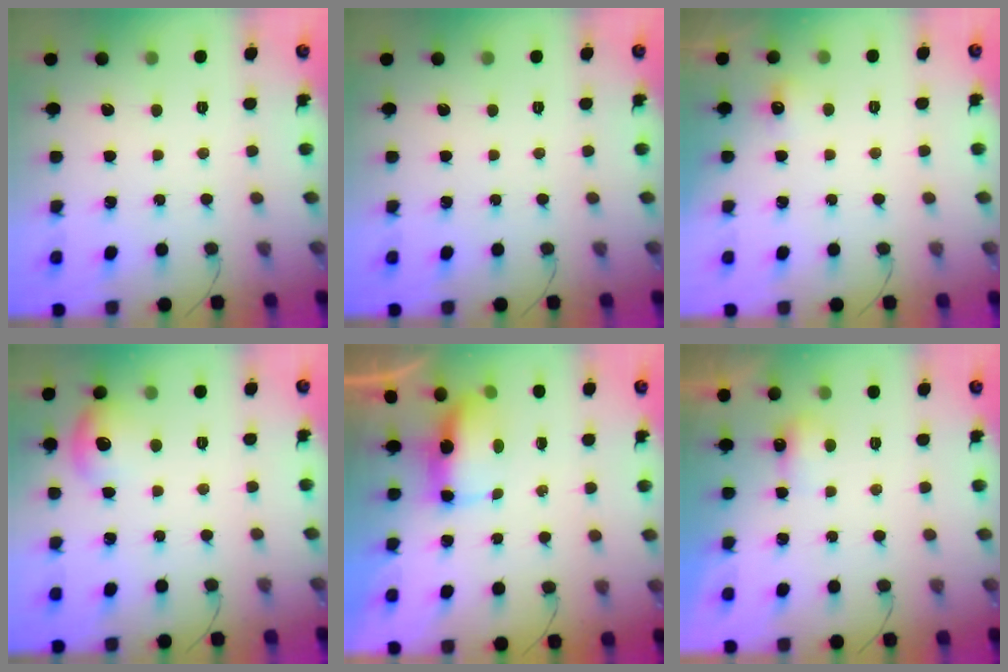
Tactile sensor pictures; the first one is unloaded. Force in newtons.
{"total": 0.0}
{"total": 4.4, "press": 4.1, "slide": 1.4}
{"total": 9.2, "press": 8.2, "slide": 4.0}
{"total": 6.1, "press": 6.1, "slide": 0.6}
{"total": 4.0, "press": 3.9, "slide": 0.7}